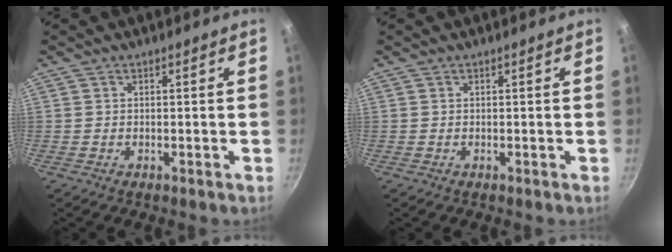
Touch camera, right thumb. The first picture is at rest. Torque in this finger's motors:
{"motor_torque": [0.00, 0.00, 0.00, 0.00, 0.00]}